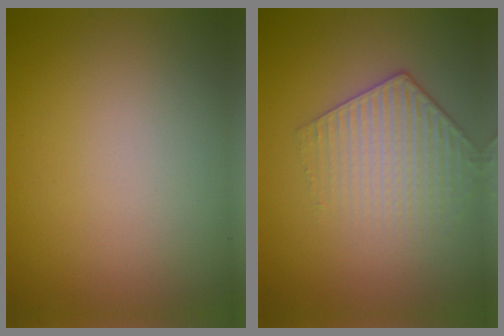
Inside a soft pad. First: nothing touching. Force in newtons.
{"total": 3.2, "press": 2.8, "slide": 1.5}